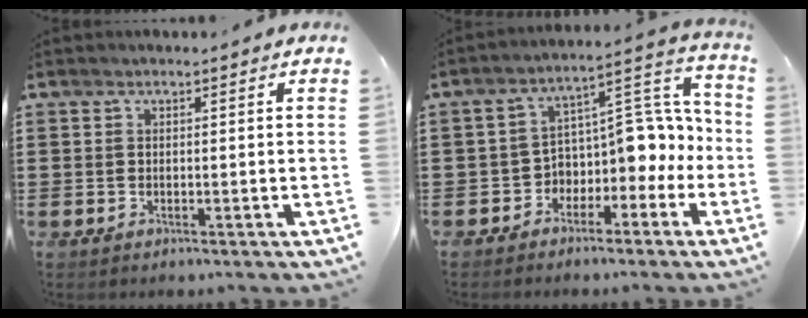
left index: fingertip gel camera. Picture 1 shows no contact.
{"total": 5.0, "force": [-1.7, 4.2, 2.2], "torque": [-0.056, -0.018, -0.039]}